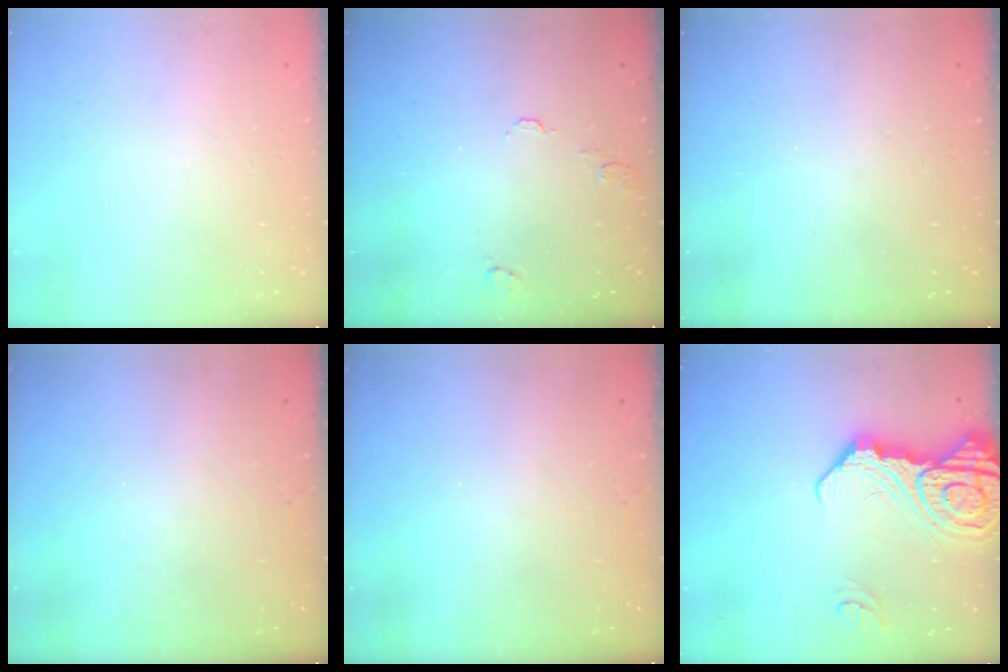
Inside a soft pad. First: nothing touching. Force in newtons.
{"total": 5.1, "press": 5.1, "slide": 0.5}
{"total": 0.0}
{"total": 2.5, "press": 2.5, "slide": 0.2}
{"total": 2.5, "press": 2.5, "slide": 0.2}
{"total": 19.9, "press": 19.7, "slide": 2.5}